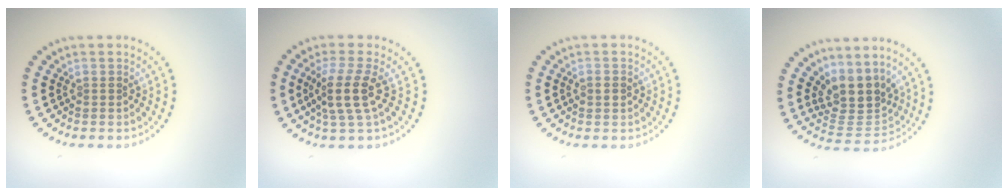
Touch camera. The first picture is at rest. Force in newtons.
{"total": 3.5, "press": 2.7, "slide": 2.2}
{"total": 1.3, "press": 1.3, "slide": 0.2}
{"total": 4.0, "press": 3.1, "slide": 2.5}